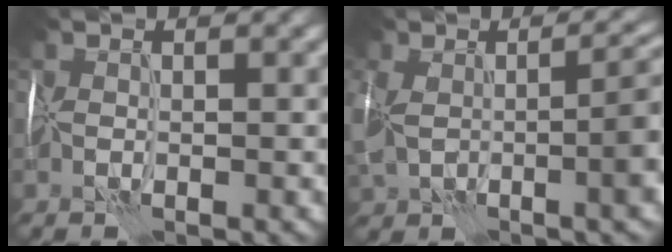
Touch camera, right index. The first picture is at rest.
{"total": 9.3, "force": [-0.9, 4.6, 8.0], "torque": [-0.155, -0.012, -0.011]}